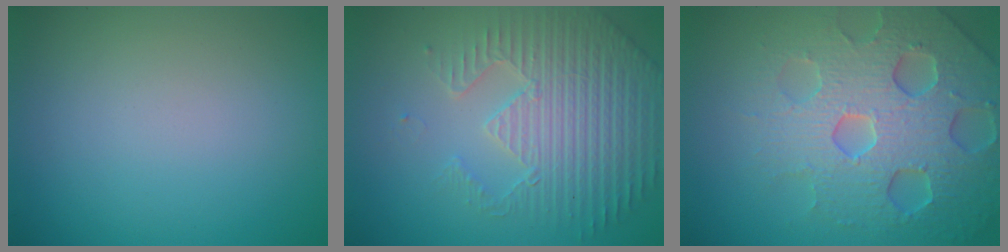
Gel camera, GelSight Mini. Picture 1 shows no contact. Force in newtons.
{"total": 4.9, "press": 4.5, "slide": 1.9}
{"total": 7.3, "press": 7.2, "slide": 1.6}